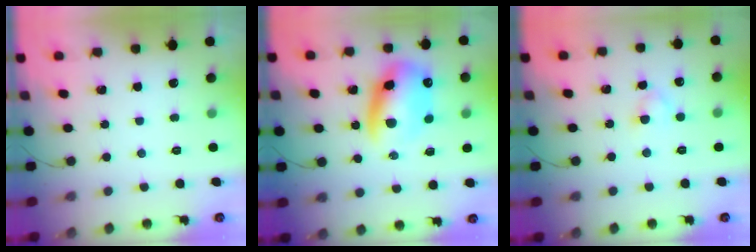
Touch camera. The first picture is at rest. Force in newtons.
{"total": 12.9, "press": 12.4, "slide": 3.5}
{"total": 2.4, "press": 2.1, "slide": 1.1}